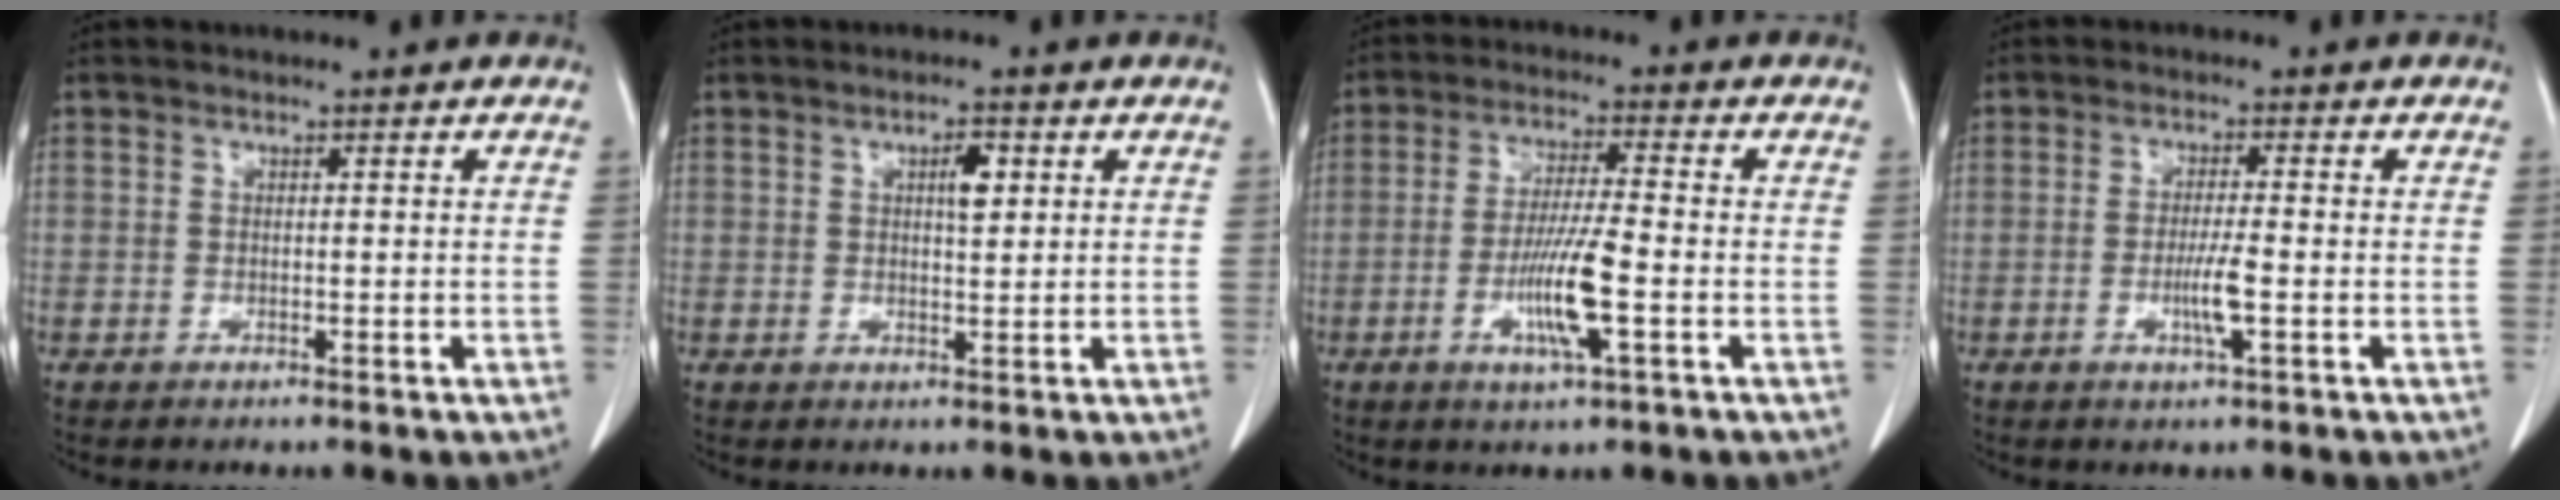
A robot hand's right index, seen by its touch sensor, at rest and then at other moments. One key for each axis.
{"total": 3.0, "fx": 1.0, "fy": 0.9, "fz": 2.6, "tx": -0.045, "ty": 0.002, "tz": 0.017}
{"total": 8.3, "fx": -2.6, "fy": 0.2, "fz": 7.9, "tx": -0.150, "ty": -0.009, "tz": -0.052}
{"total": 4.0, "fx": -1.2, "fy": 0.0, "fz": 3.8, "tx": -0.072, "ty": -0.006, "tz": -0.023}